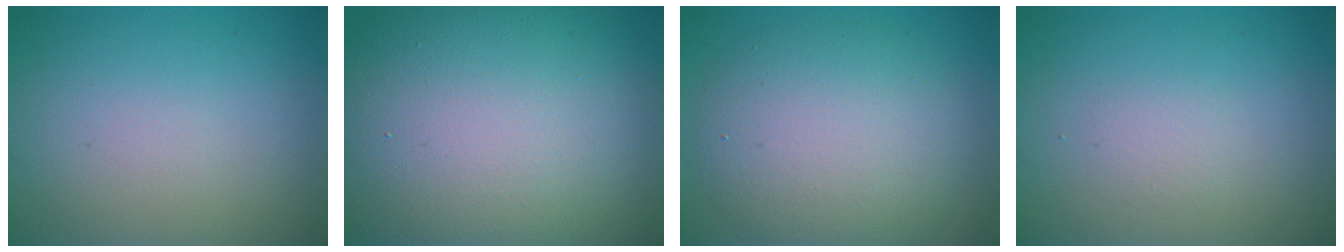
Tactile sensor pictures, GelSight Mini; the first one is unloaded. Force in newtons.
{"total": 18.0, "press": 17.9, "slide": 1.3}
{"total": 7.1, "press": 7.1, "slide": 0.1}
{"total": 0.9, "press": 0.9, "slide": 0.0}